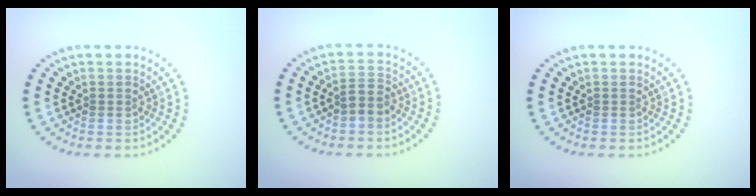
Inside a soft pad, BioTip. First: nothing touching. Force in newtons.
{"total": 1.8, "press": 1.5, "slide": 0.9}
{"total": 0.0}